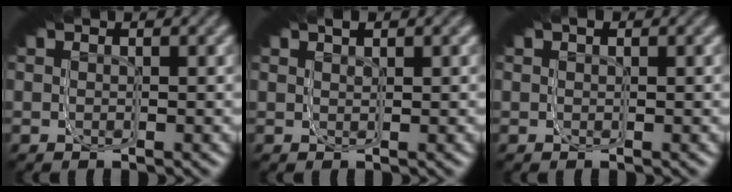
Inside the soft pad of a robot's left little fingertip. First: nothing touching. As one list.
[{"total": 0.6, "force": [0.4, 0.4, 0.2], "torque": [-0.026, -0.003, 0.007]}, {"total": 0.0}]